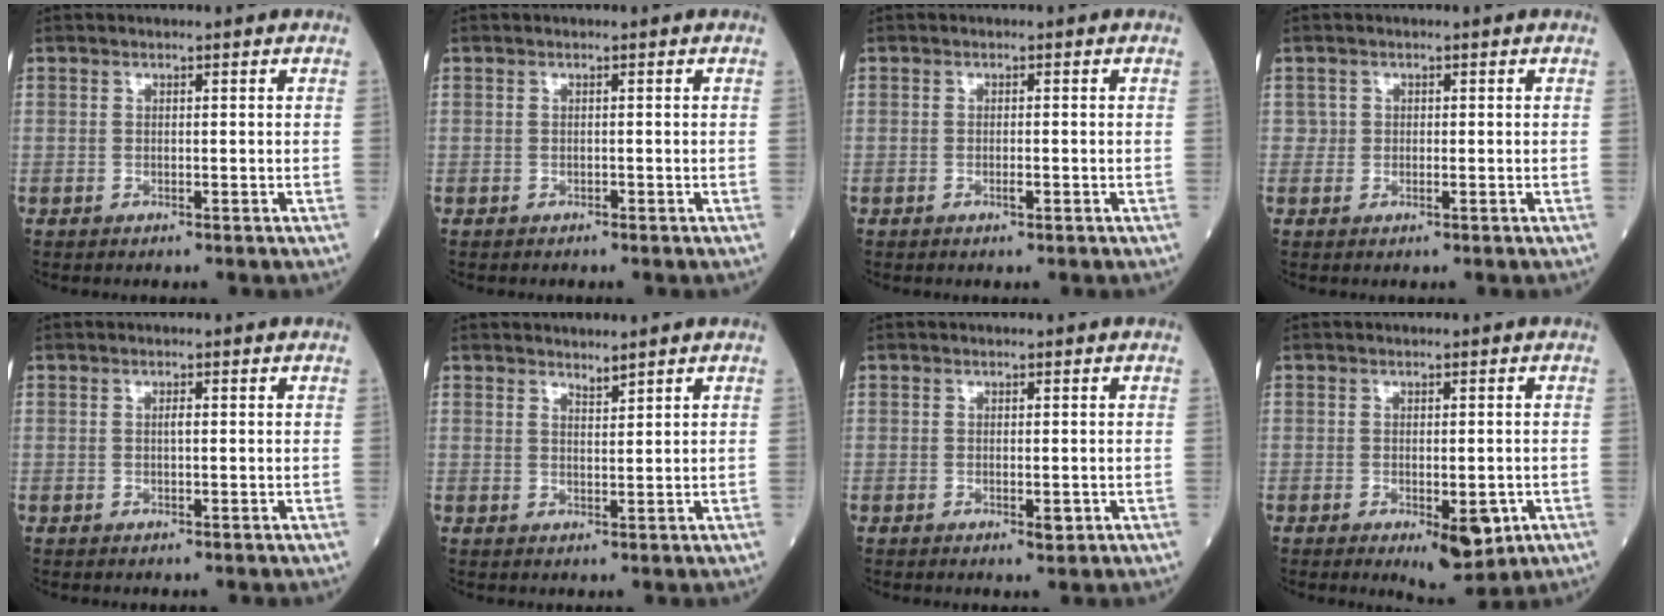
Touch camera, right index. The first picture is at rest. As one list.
[{"total": 0.0}, {"total": 0.9, "force": [-0.4, 0.1, 0.8], "torque": [-0.018, 0.000, -0.004]}, {"total": 0.6, "force": [0.1, 0.6, 0.2], "torque": [-0.001, 0.001, 0.001]}, {"total": 0.6, "force": [0.1, 0.0, 0.6], "torque": [-0.013, 0.001, 0.003]}, {"total": 1.3, "force": [1.3, -0.1, 0.2], "torque": [-0.007, -0.007, 0.026]}, {"total": 1.3, "force": [-0.4, 0.4, 1.1], "torque": [-0.019, -0.002, -0.001]}, {"total": 5.9, "force": [-2.2, 2.0, 5.1], "torque": [-0.066, -0.009, -0.015]}]